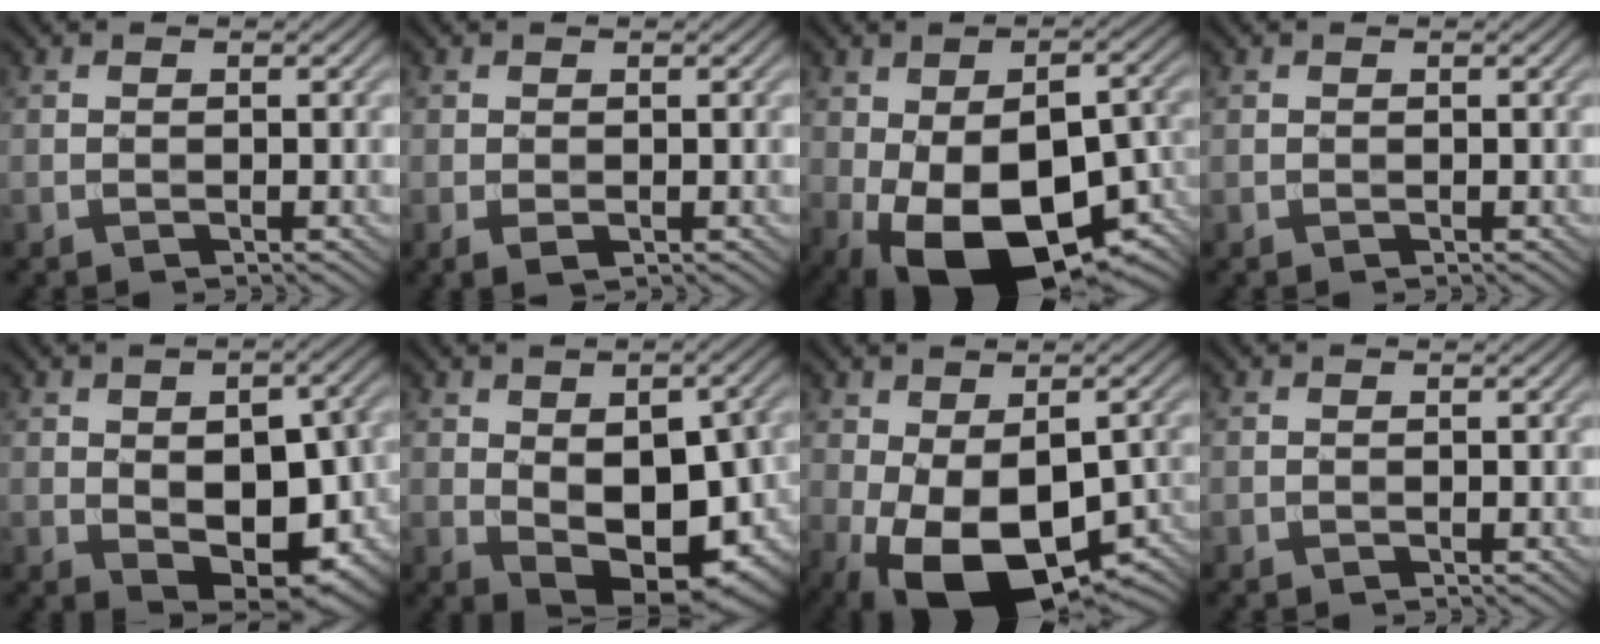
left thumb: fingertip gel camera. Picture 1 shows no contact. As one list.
[{"total": 1.4, "force": [-0.3, 0.8, 1.1], "torque": [-0.026, -0.006, -0.004]}, {"total": 18.1, "force": [-6.5, 9.7, 13.8], "torque": [-0.222, -0.038, -0.084]}, {"total": 0.0}, {"total": 11.5, "force": [-2.2, 6.5, 9.2], "torque": [-0.123, -0.014, -0.021]}, {"total": 12.8, "force": [-2.2, 7.2, 10.4], "torque": [-0.146, -0.018, -0.017]}, {"total": 14.8, "force": [-5.6, 7.8, 11.2], "torque": [-0.197, -0.044, -0.068]}, {"total": 0.0}]